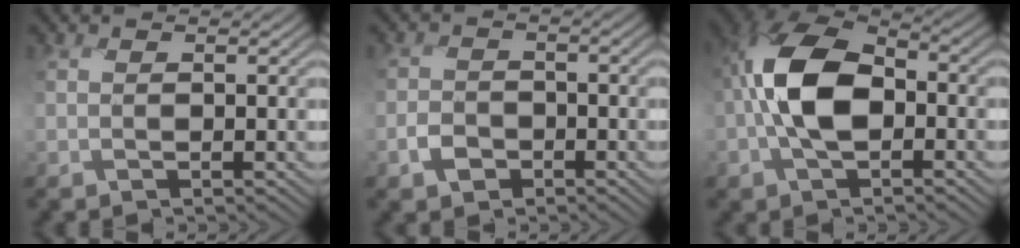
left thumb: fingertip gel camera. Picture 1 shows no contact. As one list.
[{"total": 2.9, "force": [-2.3, 1.7, 0.3], "torque": [-0.002, -0.002, -0.054]}, {"total": 11.0, "force": [-1.5, 6.8, 8.6], "torque": [-0.195, 0.019, -0.048]}]